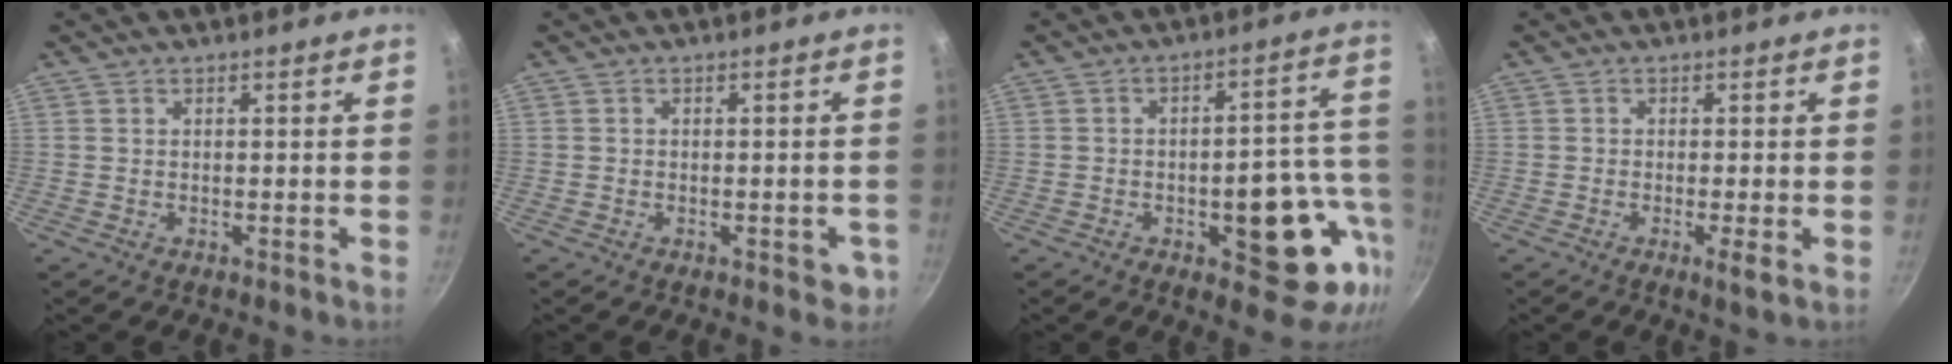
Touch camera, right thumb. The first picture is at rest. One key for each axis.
{"total": 3.2, "fx": -1.2, "fy": 1.8, "fz": 2.3, "tx": -0.010, "ty": 0.009, "tz": -0.014}
{"total": 16.7, "fx": -4.9, "fy": 7.8, "fz": 14.0, "tx": -0.115, "ty": 0.033, "tz": -0.064}
{"total": 2.6, "fx": -0.8, "fy": 0.2, "fz": 2.4, "tx": -0.050, "ty": -0.005, "tz": -0.015}